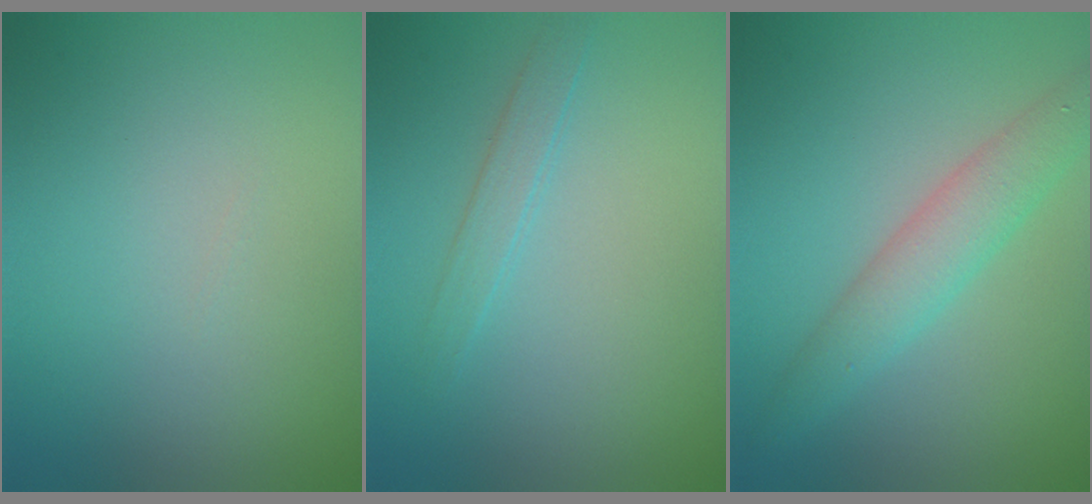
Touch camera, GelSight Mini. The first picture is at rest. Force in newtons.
{"total": 1.5, "press": 1.5, "slide": 0.1}
{"total": 3.7, "press": 3.7, "slide": 0.1}